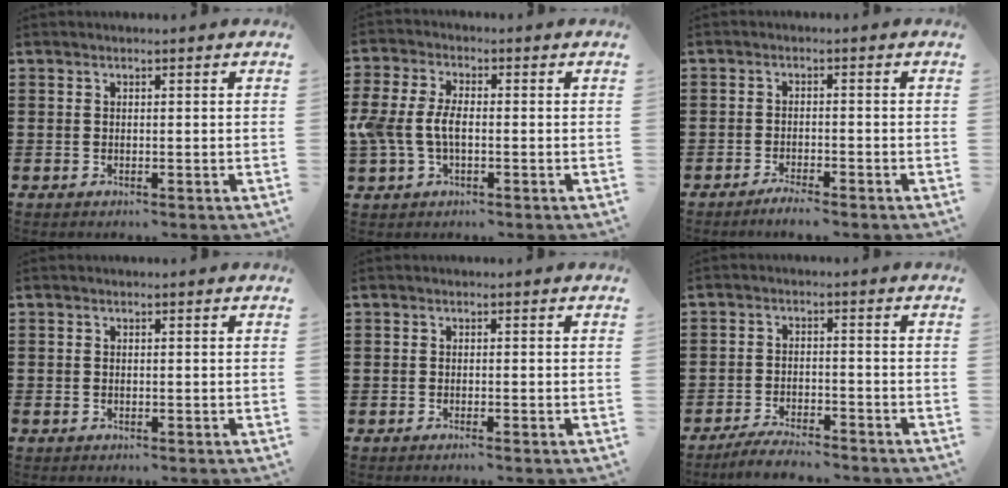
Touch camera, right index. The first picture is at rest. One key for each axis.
{"total": 5.6, "fx": -0.8, "fy": 3.2, "fz": 4.5, "tx": -0.127, "ty": -0.008, "tz": -0.027}
{"total": 2.0, "fx": -1.9, "fy": 0.1, "fz": 0.6, "tx": -0.013, "ty": 0.004, "tz": -0.035}
{"total": 0.0}
{"total": 0.7, "fx": -0.5, "fy": -0.1, "fz": 0.5, "tx": -0.009, "ty": -0.004, "tz": -0.008}
{"total": 3.6, "fx": -3.5, "fy": 0.4, "fz": 0.8, "tx": -0.016, "ty": 0.007, "tz": -0.071}